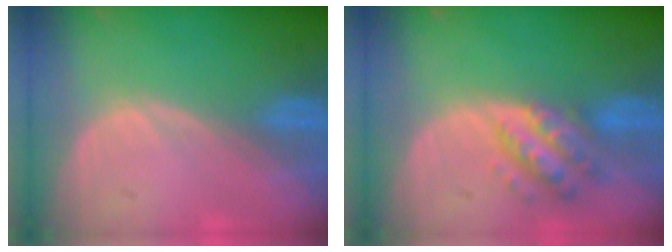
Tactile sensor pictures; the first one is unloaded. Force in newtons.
{"total": 6.4, "press": 5.8, "slide": 2.7}